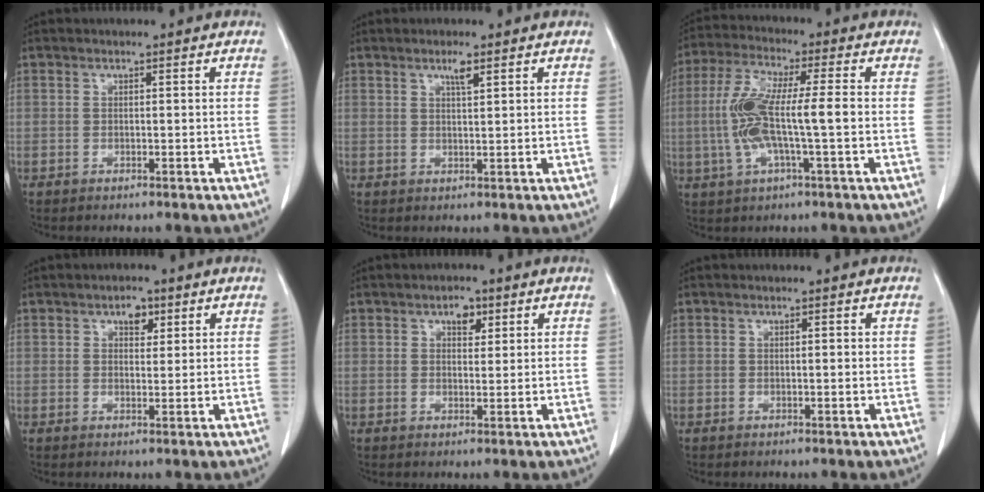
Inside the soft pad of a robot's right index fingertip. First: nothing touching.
{"total": 2.0, "force": [1.2, 0.1, 1.6], "torque": [-0.031, -0.001, 0.023]}
{"total": 10.5, "force": [-1.0, 1.4, 10.3], "torque": [-0.217, 0.012, -0.023]}
{"total": 2.5, "force": [1.3, 1.3, 1.6], "torque": [-0.024, 0.002, 0.021]}
{"total": 2.8, "force": [1.4, 1.6, 1.8], "torque": [-0.024, 0.004, 0.022]}
{"total": 0.7, "force": [0.2, 0.1, 0.7], "torque": [-0.012, 0.001, 0.002]}